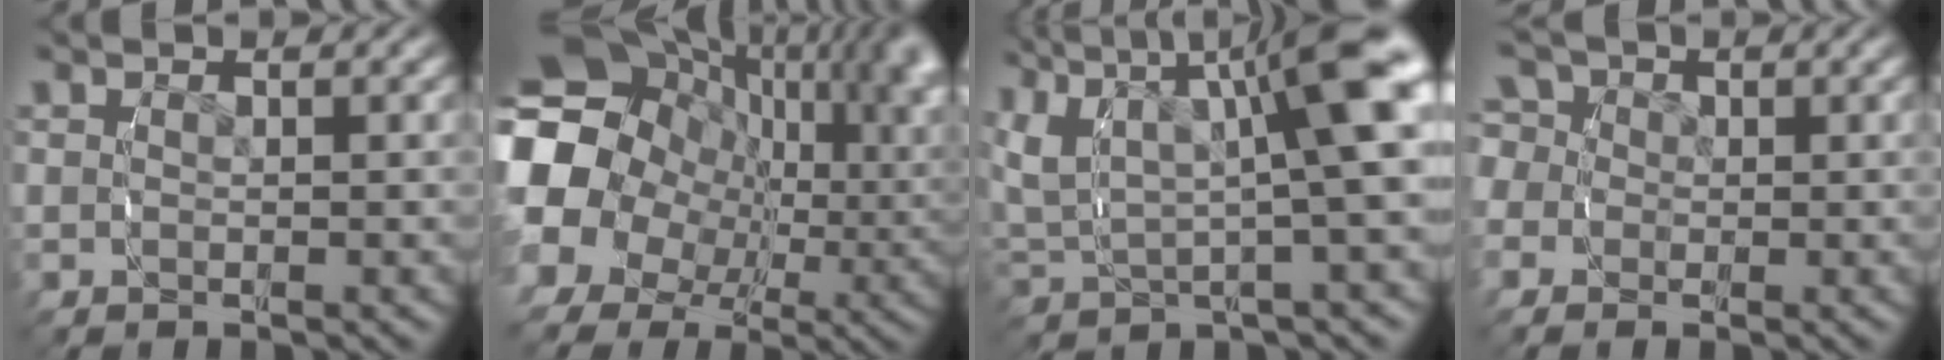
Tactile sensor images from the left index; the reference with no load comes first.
{"total": 21.8, "force": [4.4, 16.7, 13.2], "torque": [-0.241, 0.003, 0.042]}
{"total": 9.2, "force": [2.7, 5.7, 6.7], "torque": [-0.110, 0.007, 0.036]}
{"total": 5.0, "force": [0.7, 4.8, 1.3], "torque": [-0.025, -0.001, -0.004]}